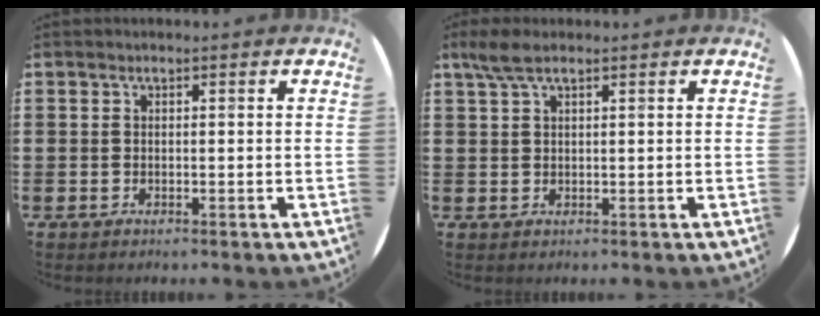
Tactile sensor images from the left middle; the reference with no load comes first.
{"total": 2.7, "force": [1.9, 0.7, 1.8], "torque": [-0.039, 0.004, 0.034]}